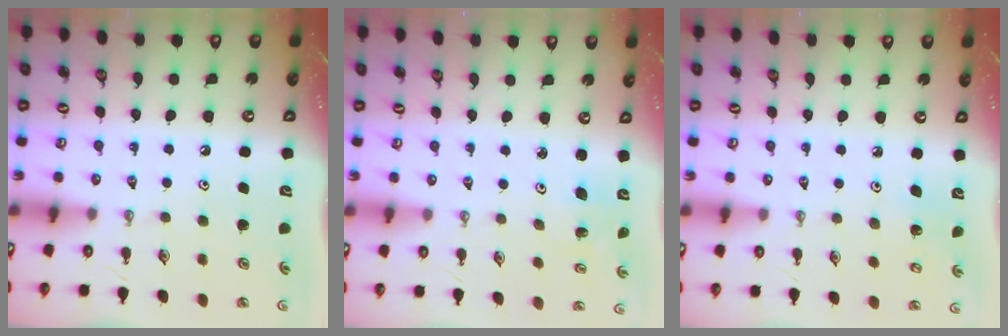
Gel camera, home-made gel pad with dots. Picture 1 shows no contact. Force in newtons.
{"total": 2.3, "press": 2.3, "slide": 0.2}
{"total": 3.1, "press": 3.1, "slide": 0.2}